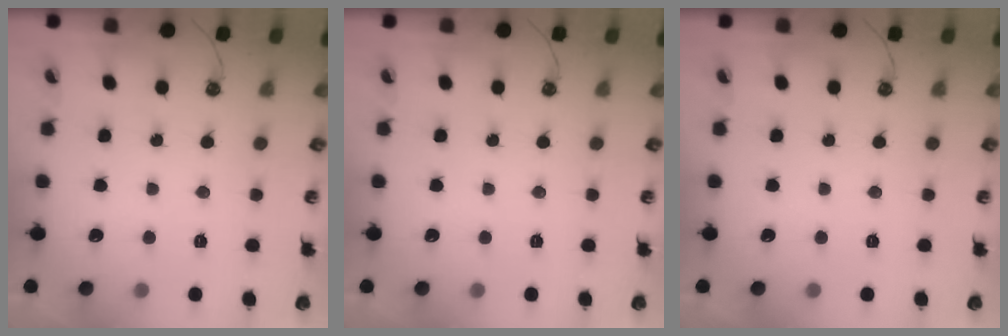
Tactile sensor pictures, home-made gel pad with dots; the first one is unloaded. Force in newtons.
{"total": 0.0}
{"total": 0.0}